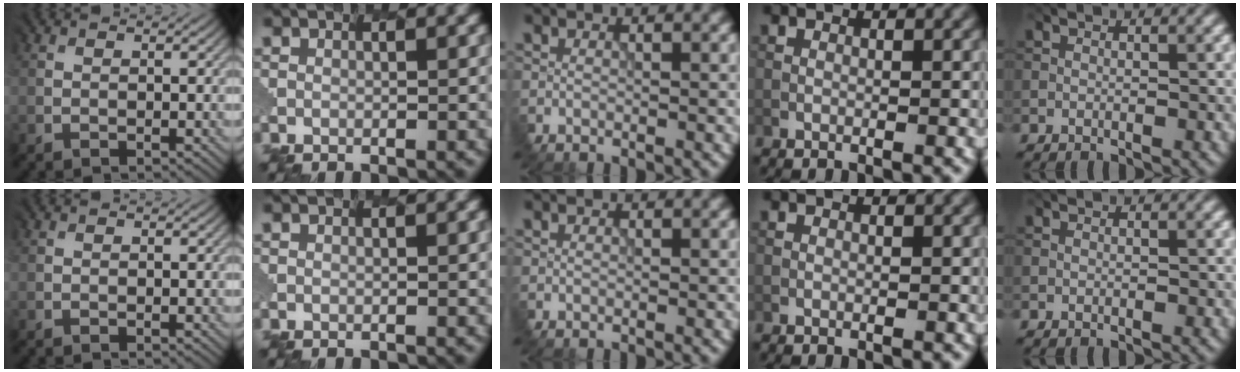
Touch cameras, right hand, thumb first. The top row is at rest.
{}